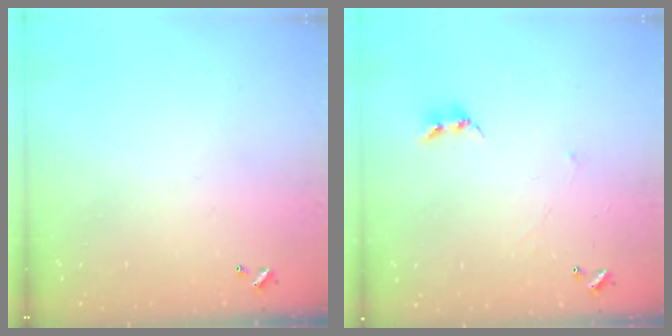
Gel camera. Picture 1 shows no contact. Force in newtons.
{"total": 2.4, "press": 2.4, "slide": 0.4}